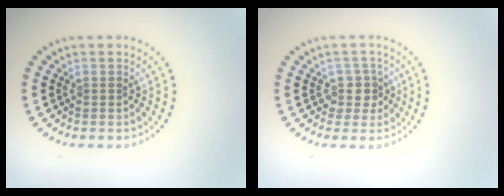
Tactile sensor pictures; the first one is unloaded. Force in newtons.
{"total": 2.2, "press": 1.6, "slide": 1.4}